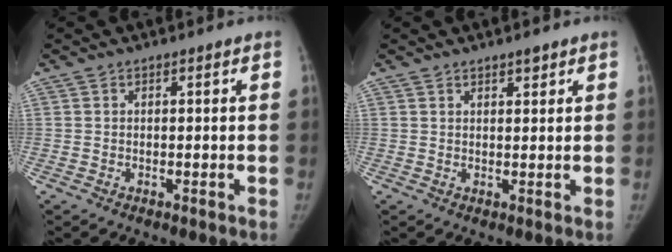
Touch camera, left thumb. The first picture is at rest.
{"total": 1.9, "force": [1.5, 0.7, 1.0], "torque": [-0.008, -0.009, 0.022]}